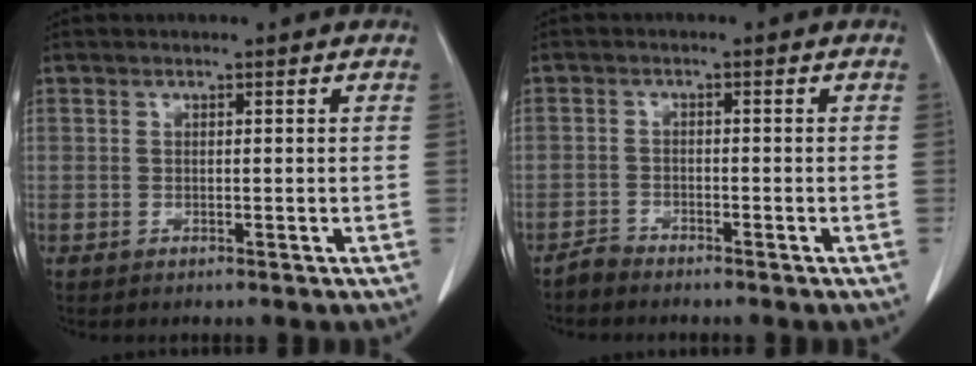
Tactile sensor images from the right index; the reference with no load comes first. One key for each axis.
{"total": 1.6, "fx": -1.6, "fy": 0.2, "fz": -0.1, "tx": -0.001, "ty": -0.003, "tz": -0.028}